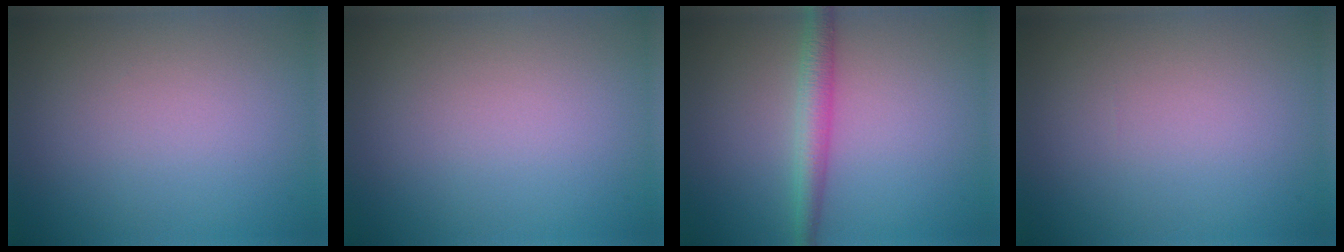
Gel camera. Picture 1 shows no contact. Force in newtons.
{"total": 0.0}
{"total": 2.8, "press": 2.8, "slide": 0.1}
{"total": 0.0}